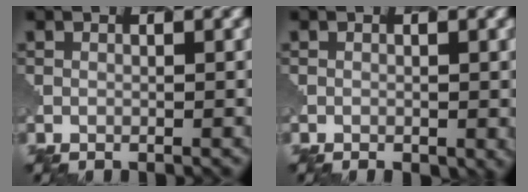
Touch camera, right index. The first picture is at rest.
{"total": 2.5, "force": [-0.7, 1.4, 1.9], "torque": [-0.016, -0.001, 0.004]}